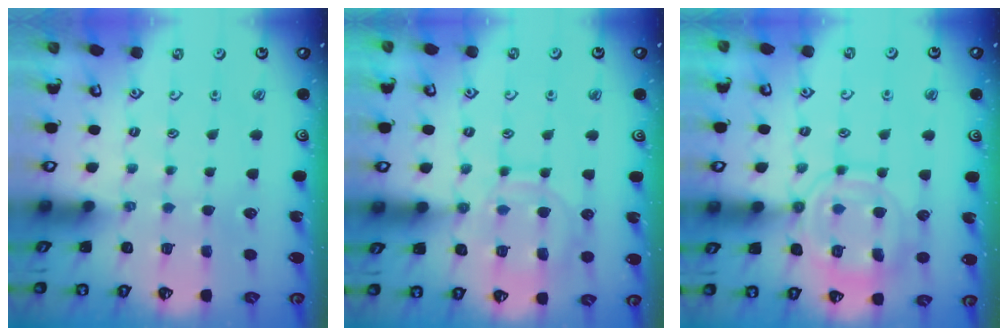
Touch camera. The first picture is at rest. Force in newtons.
{"total": 11.9, "press": 11.9, "slide": 1.2}
{"total": 14.2, "press": 14.1, "slide": 1.3}